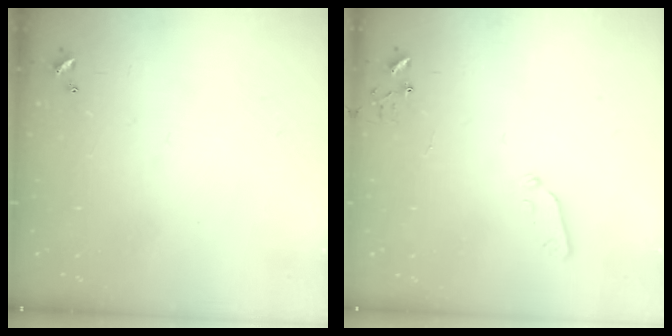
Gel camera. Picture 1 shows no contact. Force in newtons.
{"total": 4.8, "press": 4.7, "slide": 0.7}